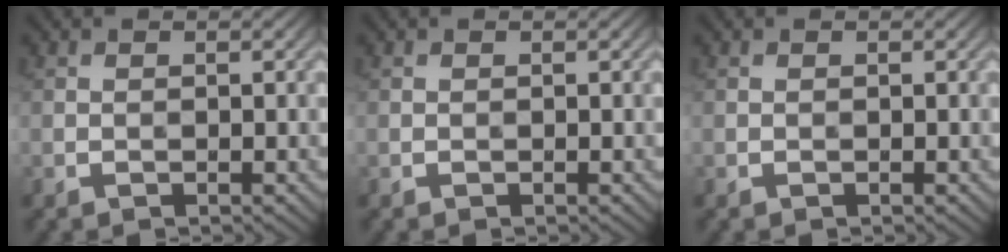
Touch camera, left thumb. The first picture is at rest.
{"total": 0.0}
{"total": 0.0}